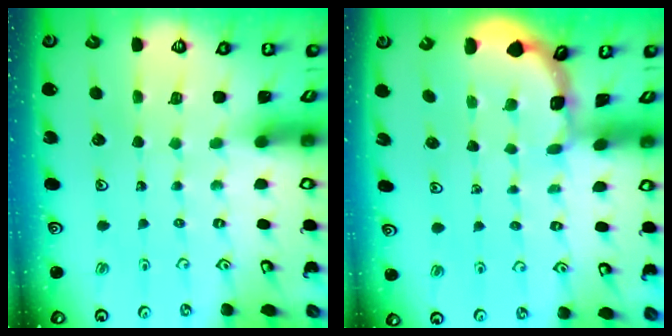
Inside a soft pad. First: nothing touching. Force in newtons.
{"total": 1.8, "press": 1.8, "slide": 0.2}